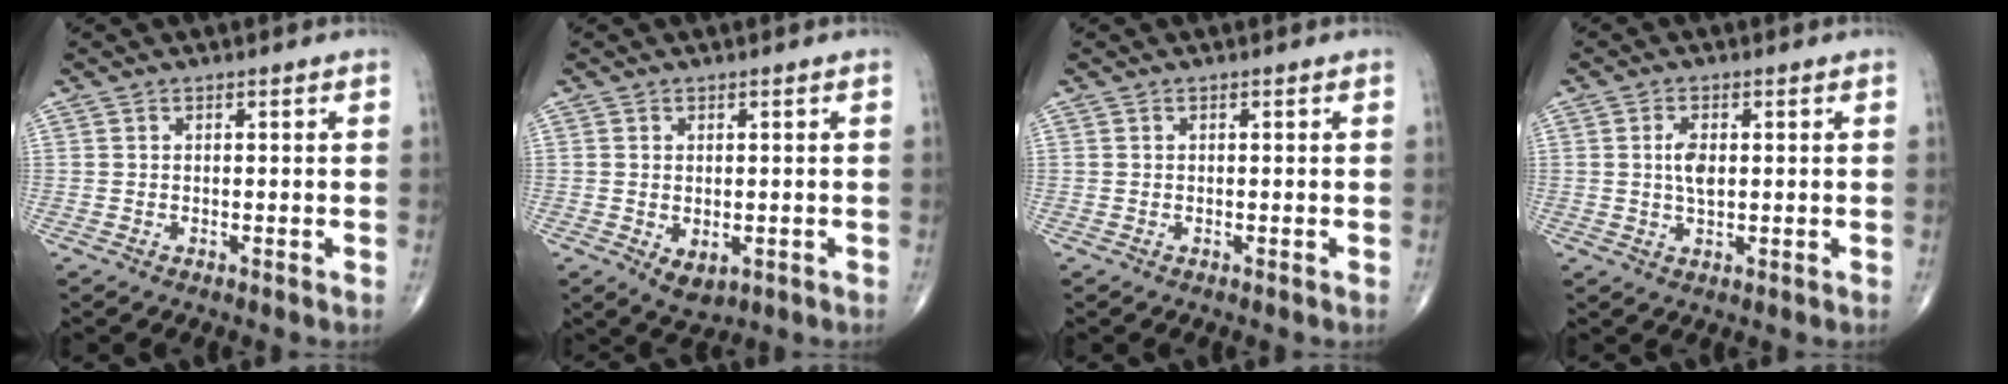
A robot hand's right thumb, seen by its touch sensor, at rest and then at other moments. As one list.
[{"total": 3.6, "force": [-0.7, 2.3, 2.7], "torque": [-0.036, -0.006, 0.001]}, {"total": 0.0}, {"total": 3.8, "force": [0.4, 2.0, 3.2], "torque": [-0.060, -0.002, 0.008]}]